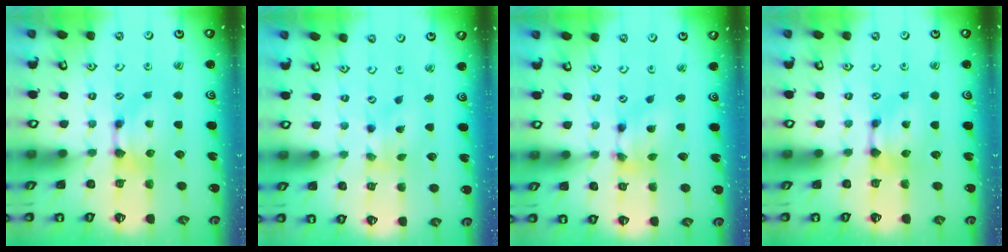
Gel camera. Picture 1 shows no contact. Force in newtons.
{"total": 2.2, "press": 2.0, "slide": 1.0}
{"total": 4.9, "press": 4.6, "slide": 1.8}
{"total": 1.1, "press": 0.4, "slide": 1.1}